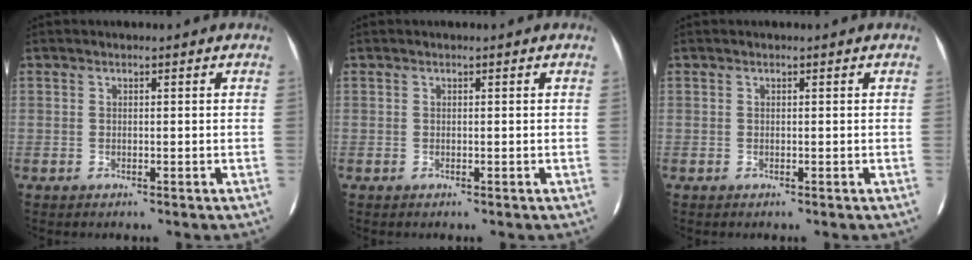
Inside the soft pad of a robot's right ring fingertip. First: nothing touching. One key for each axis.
{"total": 0.0}
{"total": 0.0}